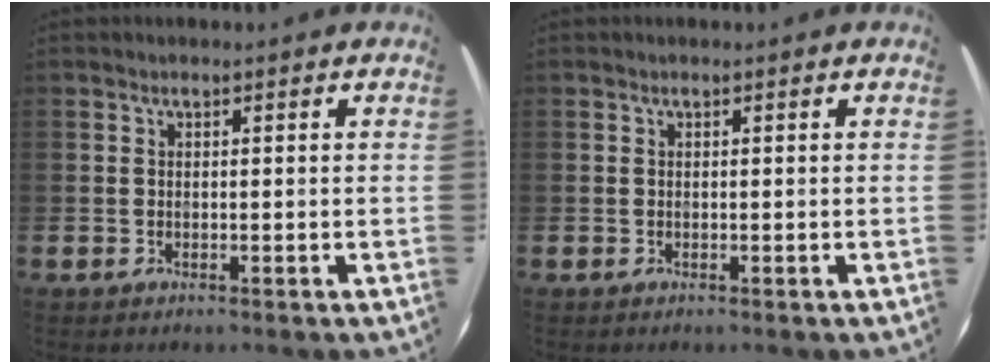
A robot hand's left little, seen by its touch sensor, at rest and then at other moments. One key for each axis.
{"total": 0.0}